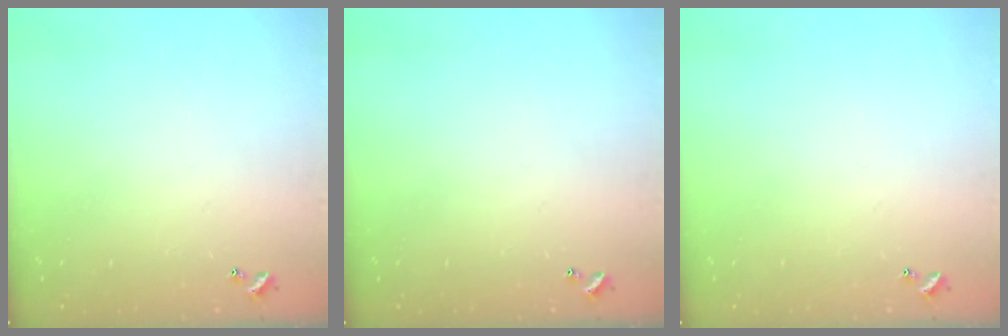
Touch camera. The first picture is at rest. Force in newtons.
{"total": 0.0}
{"total": 0.0}